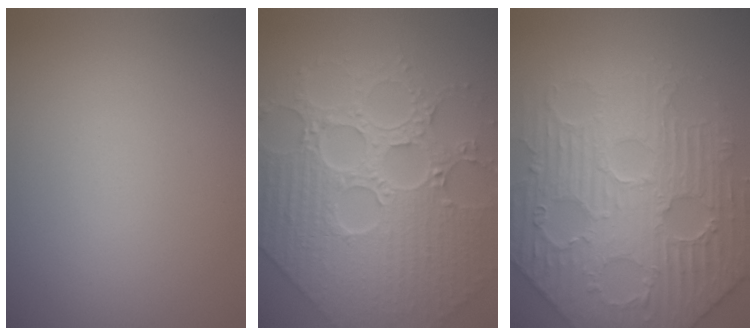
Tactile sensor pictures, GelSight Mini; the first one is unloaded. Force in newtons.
{"total": 9.3, "press": 7.3, "slide": 5.7}
{"total": 7.6, "press": 6.3, "slide": 4.3}